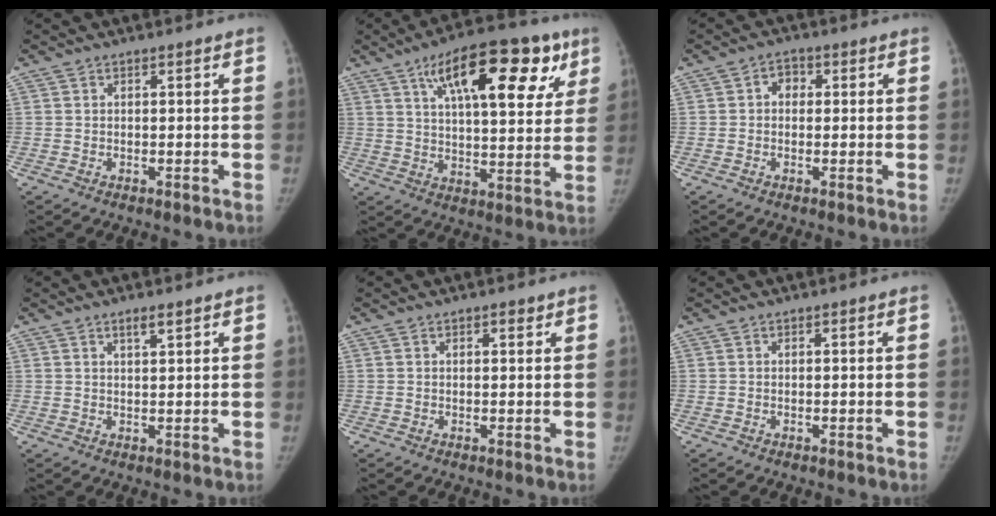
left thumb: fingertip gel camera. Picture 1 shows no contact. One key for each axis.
{"total": 21.8, "fx": 10.6, "fy": 8.7, "fz": 17.0, "tx": -0.217, "ty": -0.013, "tz": 0.160}
{"total": 2.1, "fx": 0.2, "fy": 1.9, "fz": 0.9, "tx": 0.006, "ty": 0.005, "tz": -0.003}
{"total": 2.1, "fx": 1.5, "fy": 0.5, "fz": 1.4, "tx": -0.021, "ty": -0.011, "tz": 0.028}
{"total": 1.0, "fx": 0.7, "fy": 0.4, "fz": 0.5, "tx": -0.002, "ty": -0.003, "tz": 0.010}
{"total": 0.0}